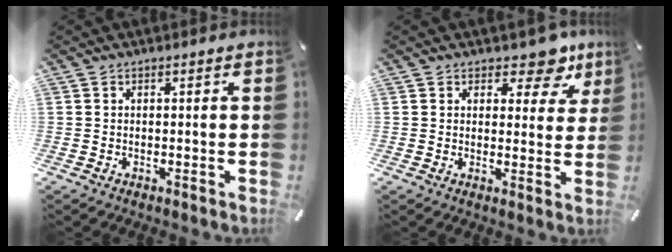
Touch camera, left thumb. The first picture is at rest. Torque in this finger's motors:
{"motor_torque": [0.19, -0.40, 0.25, 0.05, 0.01]}